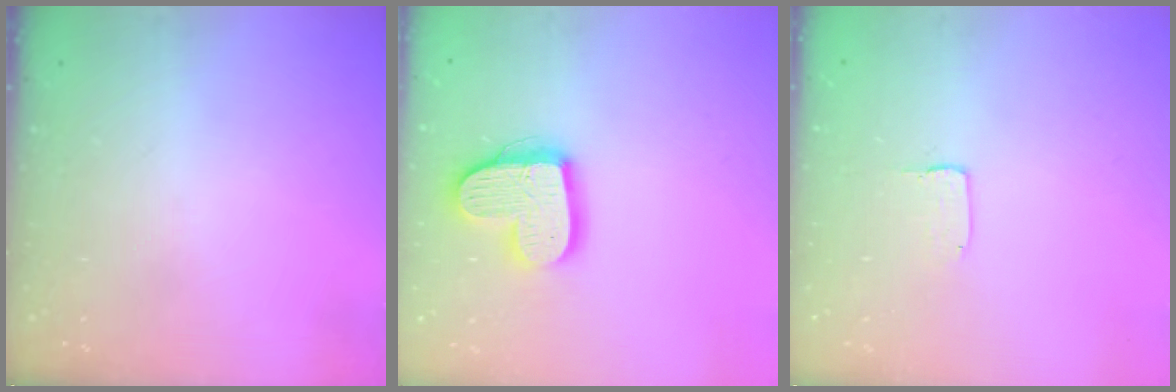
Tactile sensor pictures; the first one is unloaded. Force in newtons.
{"total": 16.1, "press": 16.1, "slide": 1.3}
{"total": 2.0, "press": 2.0, "slide": 0.1}